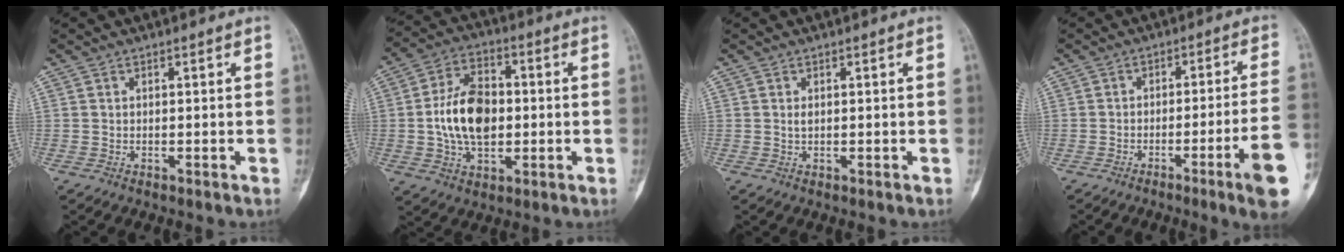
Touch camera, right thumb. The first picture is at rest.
{"total": 13.4, "force": [-0.2, 8.5, 10.4], "torque": [-0.169, 0.014, -0.005]}
{"total": 0.7, "force": [0.2, 0.3, 0.6], "torque": [-0.012, -0.001, 0.004]}
{"total": 11.6, "force": [-4.6, -0.7, 10.6], "torque": [-0.151, 0.015, -0.068]}